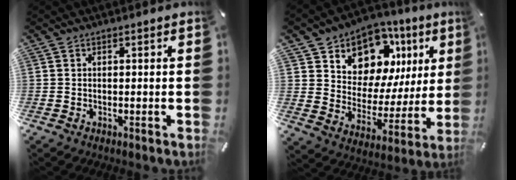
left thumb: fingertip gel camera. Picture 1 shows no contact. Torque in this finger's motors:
{"motor_torque": [1.48, 1.56, 1.65, -1.12, 0.12]}